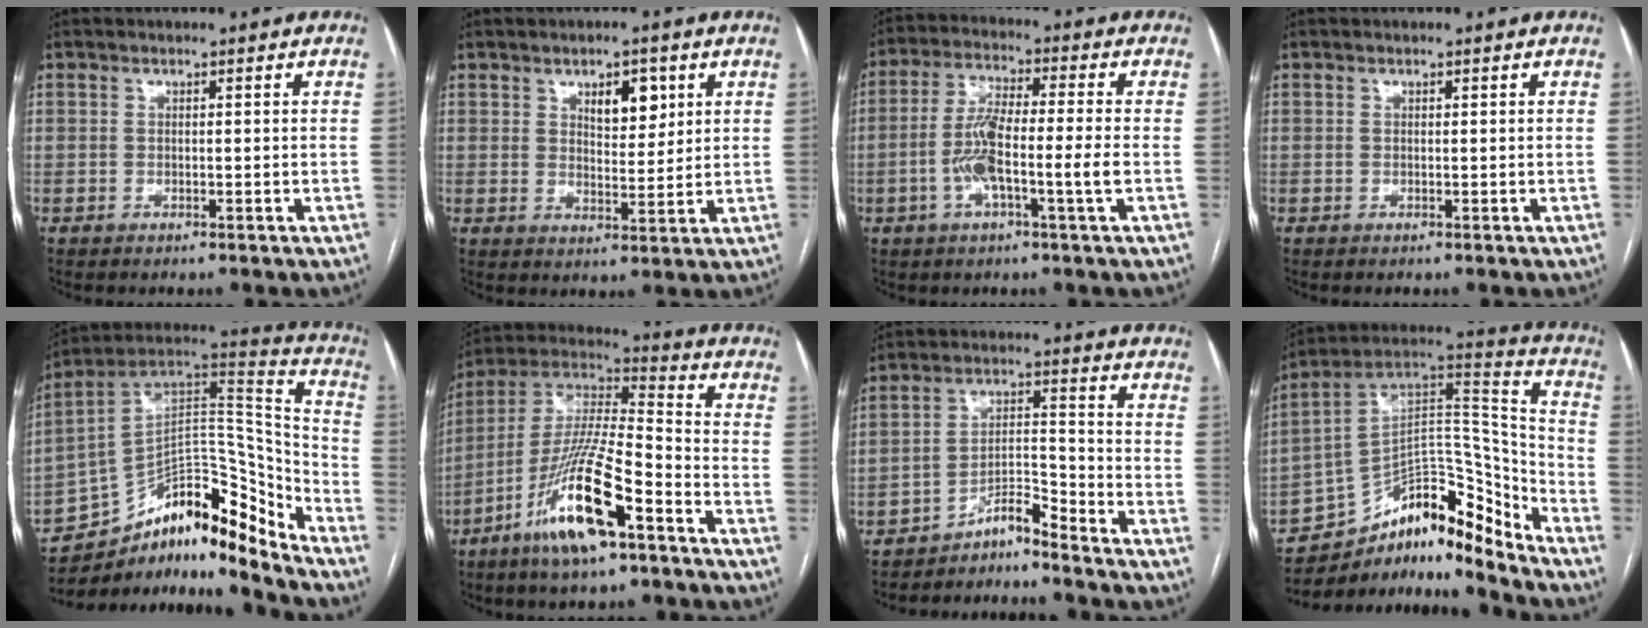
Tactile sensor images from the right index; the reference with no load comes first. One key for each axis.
{"total": 5.6, "fx": 2.6, "fy": 2.5, "fz": 4.2, "tx": -0.065, "ty": 0.001, "tz": 0.044}
{"total": 9.1, "fx": -2.2, "fy": 0.5, "fz": 8.8, "tx": -0.178, "ty": 0.008, "tz": -0.048}
{"total": 0.0}
{"total": 18.9, "fx": -14.7, "fy": 6.0, "fz": 10.2, "tx": -0.138, "ty": 0.085, "tz": -0.240}
{"total": 17.1, "fx": -8.9, "fy": 2.5, "fz": 14.4, "tx": -0.292, "ty": -0.017, "tz": -0.161}
{"total": 5.3, "fx": -5.1, "fy": -0.2, "fz": 1.6, "tx": -0.021, "ty": 0.008, "tz": -0.087}
{"total": 16.5, "fx": -13.1, "fy": 5.2, "fz": 8.5, "tx": -0.116, "ty": 0.082, "tz": -0.217}